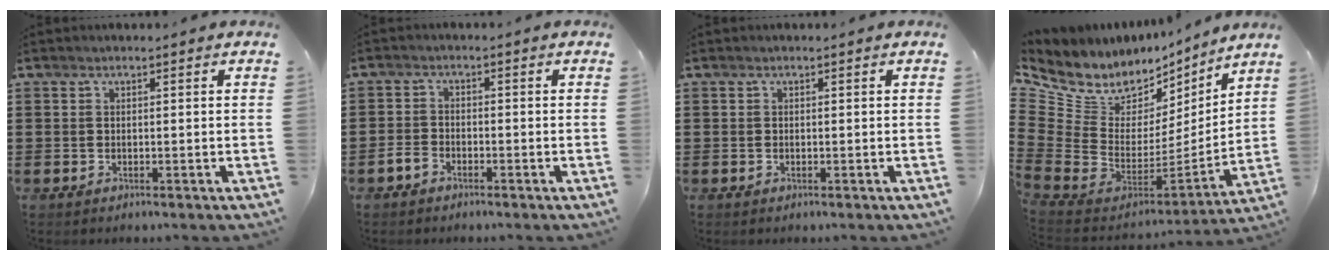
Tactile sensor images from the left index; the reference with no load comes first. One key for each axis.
{"total": 2.2, "fx": -1.8, "fy": 1.1, "fz": 0.7, "tx": -0.025, "ty": 0.005, "tz": -0.038}
{"total": 0.0}
{"total": 7.9, "fx": 5.4, "fy": 5.2, "fz": 2.6, "tx": -0.108, "ty": -0.056, "tz": 0.093}